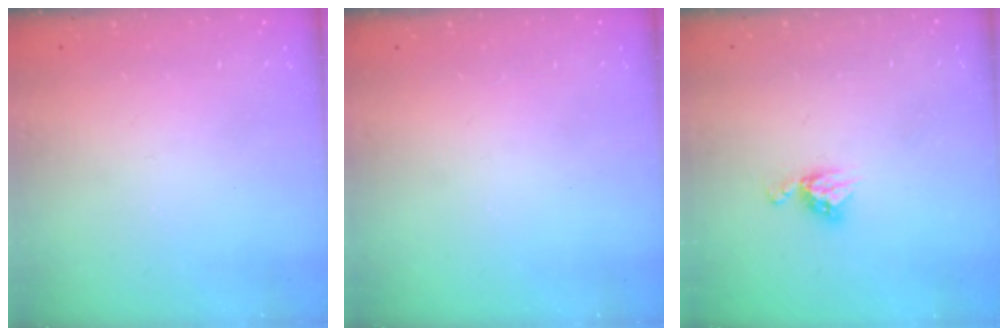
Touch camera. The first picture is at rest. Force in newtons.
{"total": 0.0}
{"total": 6.1, "press": 6.1, "slide": 0.4}